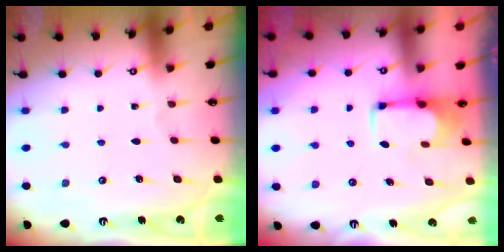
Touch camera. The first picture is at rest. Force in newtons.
{"total": 1.7, "press": 1.6, "slide": 0.6}